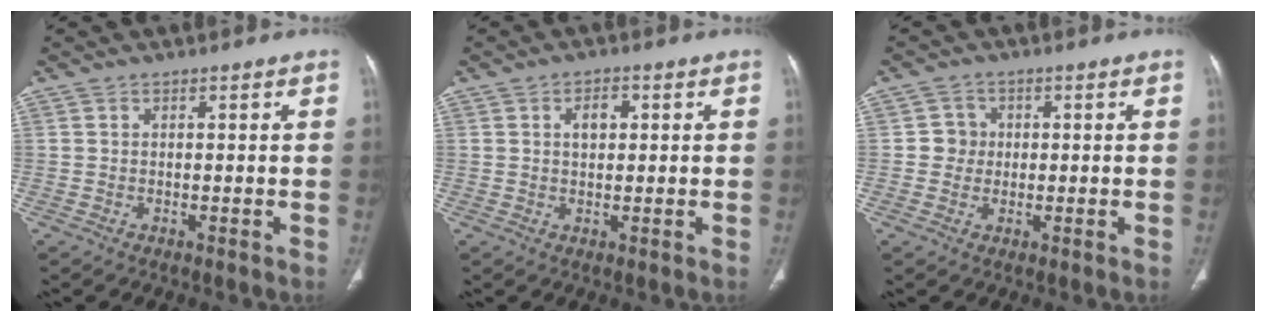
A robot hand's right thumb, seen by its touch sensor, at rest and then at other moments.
{"total": 3.6, "force": [0.9, 2.3, 2.6], "torque": [-0.035, 0.003, 0.015]}
{"total": 3.5, "force": [0.1, 3.4, 0.7], "torque": [0.014, 0.008, -0.002]}